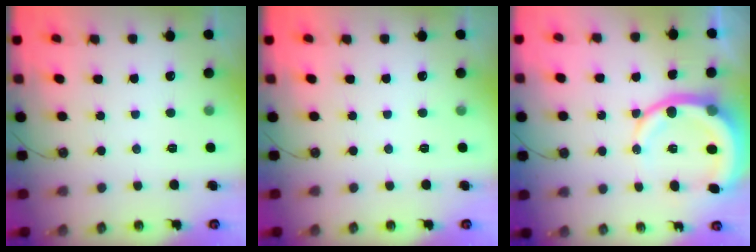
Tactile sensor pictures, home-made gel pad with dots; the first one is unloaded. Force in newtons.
{"total": 0.0}
{"total": 12.6, "press": 12.3, "slide": 2.5}